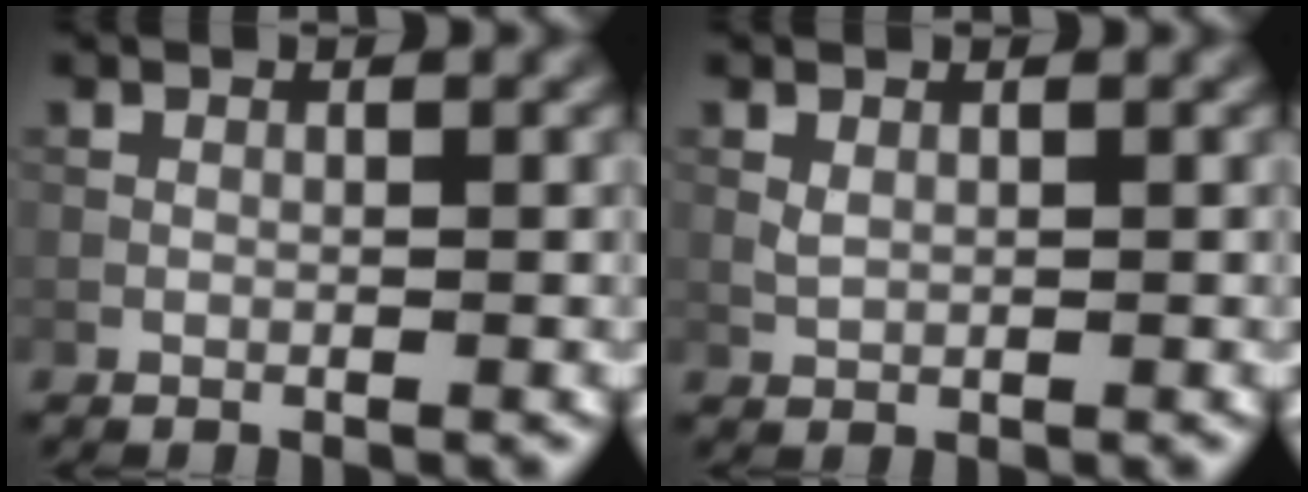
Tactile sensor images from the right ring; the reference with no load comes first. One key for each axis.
{"total": 0.7, "fx": 0.3, "fy": 0.3, "fz": 0.5, "tx": -0.017, "ty": -0.001, "tz": 0.009}